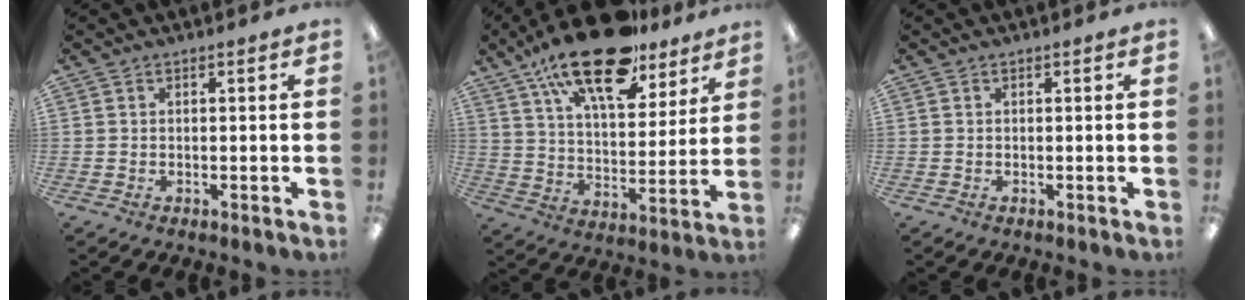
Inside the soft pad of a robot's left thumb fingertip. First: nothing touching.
{"total": 22.4, "force": [15.6, 8.9, 13.3], "torque": [-0.222, -0.082, 0.267]}
{"total": 0.0}